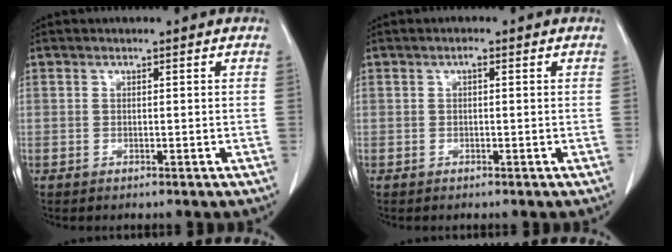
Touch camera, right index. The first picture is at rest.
{"total": 0.7, "force": [0.1, 0.3, 0.6], "torque": [-0.011, 0.003, 0.002]}